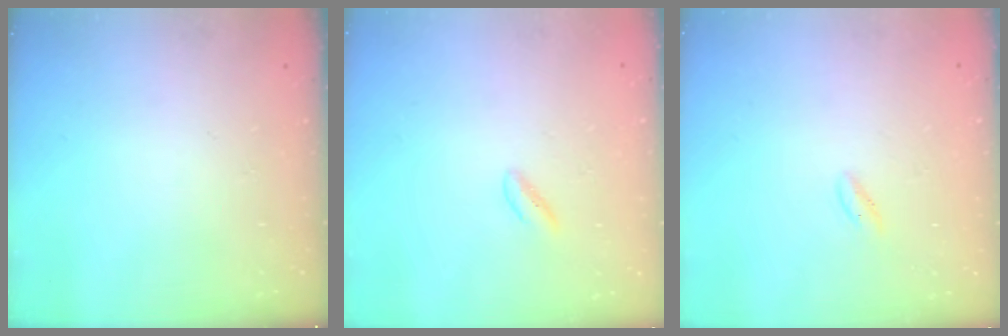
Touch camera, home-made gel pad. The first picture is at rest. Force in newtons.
{"total": 0.7, "press": 0.6, "slide": 0.5}
{"total": 0.6, "press": 0.3, "slide": 0.5}